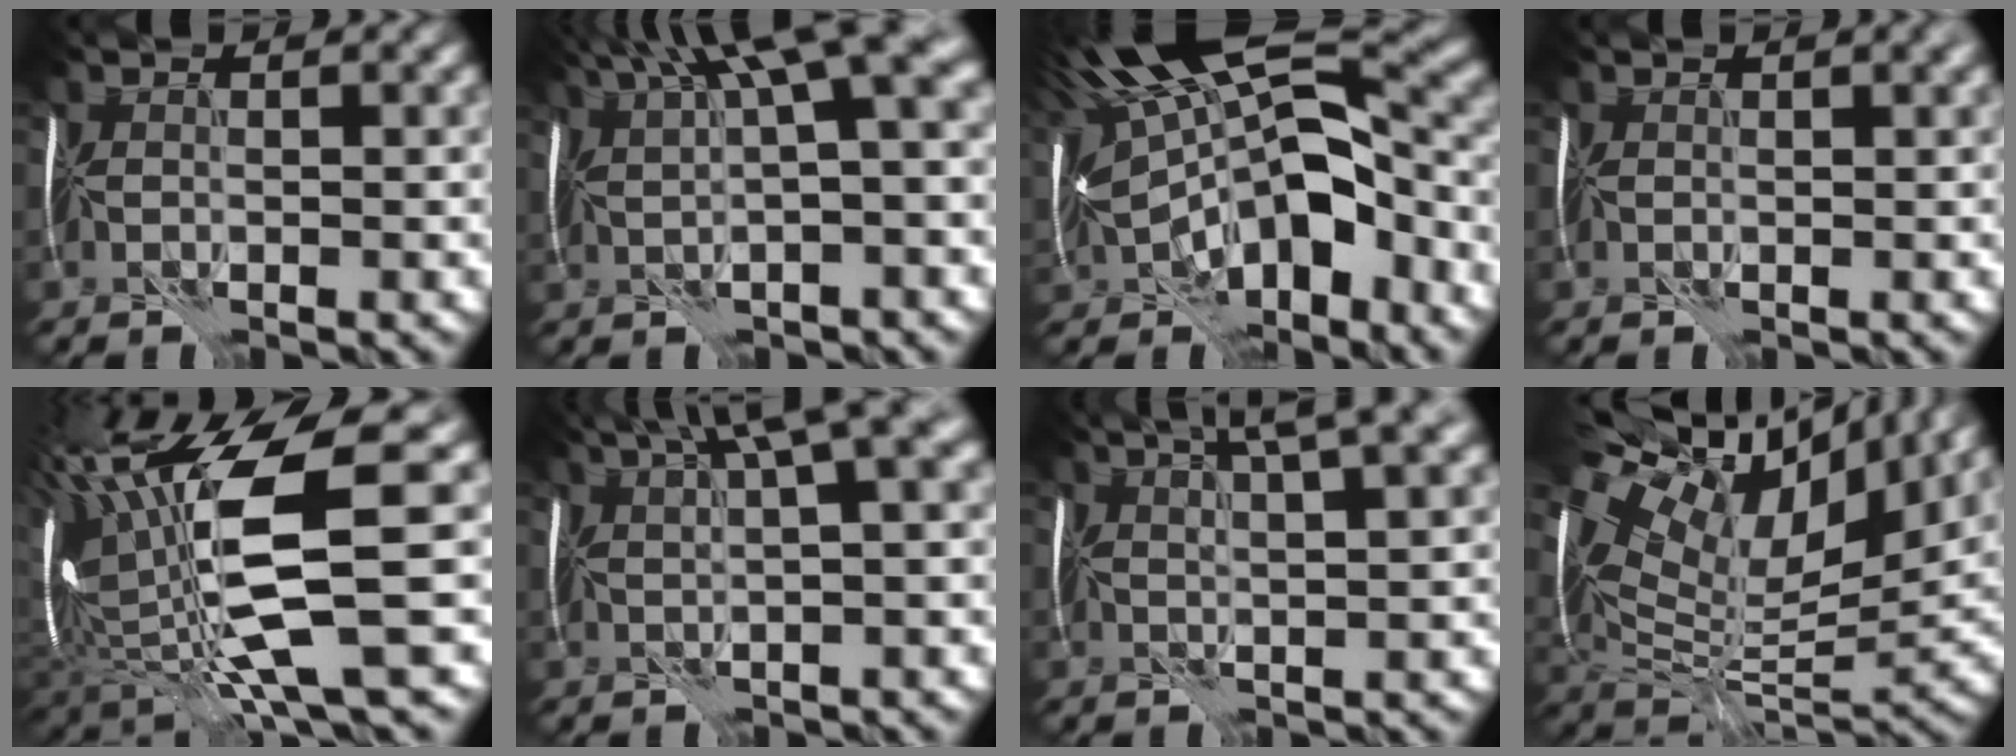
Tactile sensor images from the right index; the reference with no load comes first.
{"total": 10.1, "force": [4.6, 2.2, 8.7], "torque": [-0.139, 0.039, 0.083]}
{"total": 15.7, "force": [0.2, 7.3, 13.9], "torque": [-0.249, 0.001, 0.038]}
{"total": 2.6, "force": [1.1, 1.2, 2.0], "torque": [-0.016, 0.028, -0.003]}
{"total": 14.9, "force": [1.4, 3.8, 14.4], "torque": [-0.300, -0.009, 0.061]}
{"total": 8.7, "force": [4.5, 2.1, 7.1], "torque": [-0.090, 0.043, 0.059]}
{"total": 7.1, "force": [4.7, 1.6, 5.1], "torque": [-0.057, 0.046, 0.043]}
{"total": 14.6, "force": [8.2, 6.5, 10.1], "torque": [-0.233, 0.034, 0.161]}